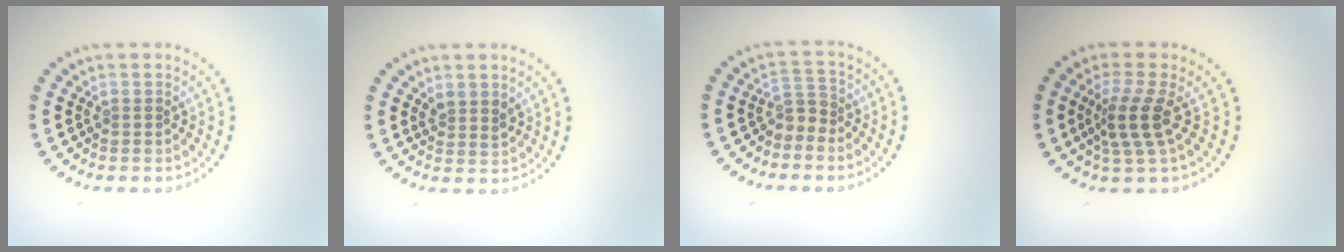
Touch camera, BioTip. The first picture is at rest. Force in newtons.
{"total": 1.5, "press": 1.3, "slide": 0.8}
{"total": 2.0, "press": 1.4, "slide": 1.4}
{"total": 3.2, "press": 2.4, "slide": 2.1}